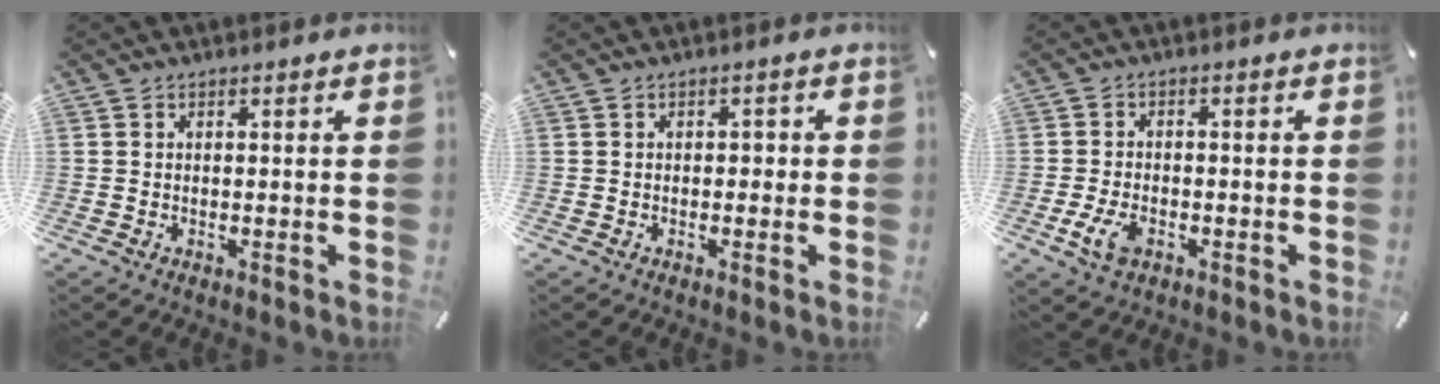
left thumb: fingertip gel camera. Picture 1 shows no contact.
{"total": 1.2, "force": [-0.5, 0.9, 0.6], "torque": [-0.014, 0.006, -0.013]}
{"total": 5.2, "force": [-2.2, 3.1, 3.6], "torque": [-0.090, -0.002, -0.044]}